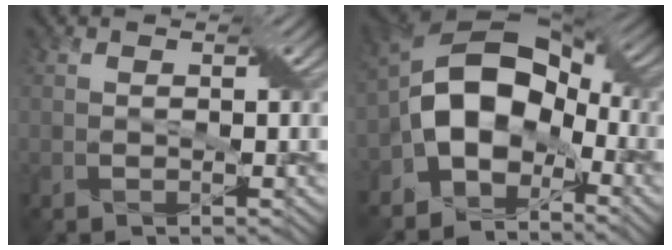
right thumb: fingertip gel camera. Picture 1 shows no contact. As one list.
[{"total": 12.3, "force": [-4.2, 8.4, 8.0], "torque": [-0.135, 0.004, -0.100]}]